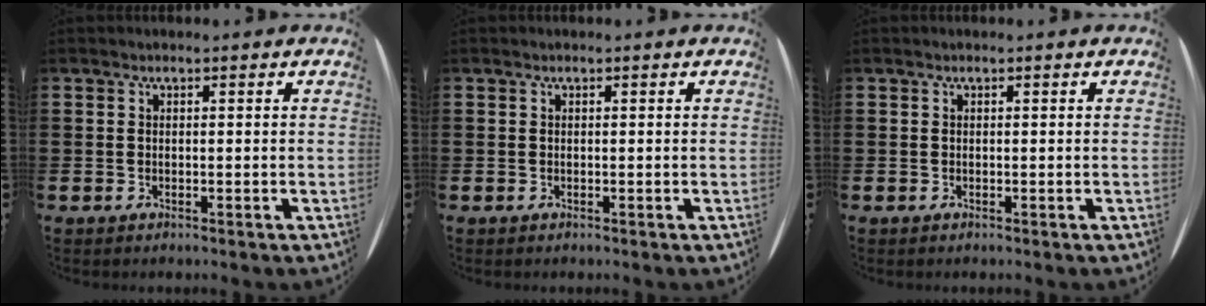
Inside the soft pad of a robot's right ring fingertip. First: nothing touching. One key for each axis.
{"total": 0.0}
{"total": 0.0}